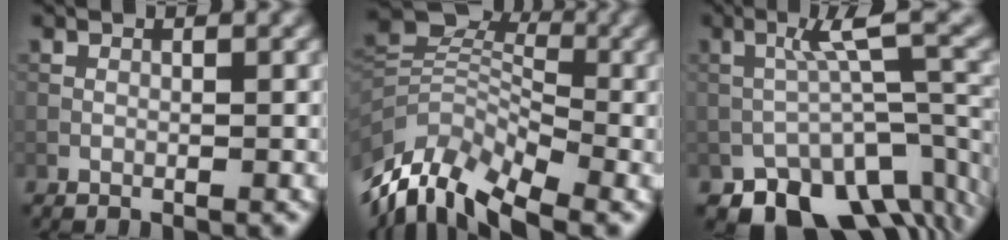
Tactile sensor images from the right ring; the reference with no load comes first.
{"total": 9.9, "force": [-5.4, 6.0, 5.9], "torque": [-0.118, 0.007, -0.108]}
{"total": 10.5, "force": [-6.2, 4.8, 7.1], "torque": [-0.094, 0.004, -0.089]}